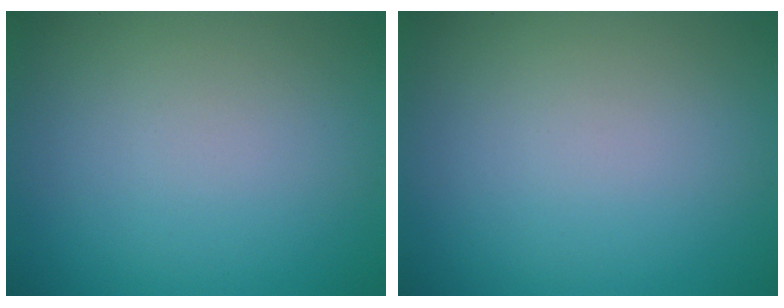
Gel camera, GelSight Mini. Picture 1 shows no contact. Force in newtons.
{"total": 0.0}